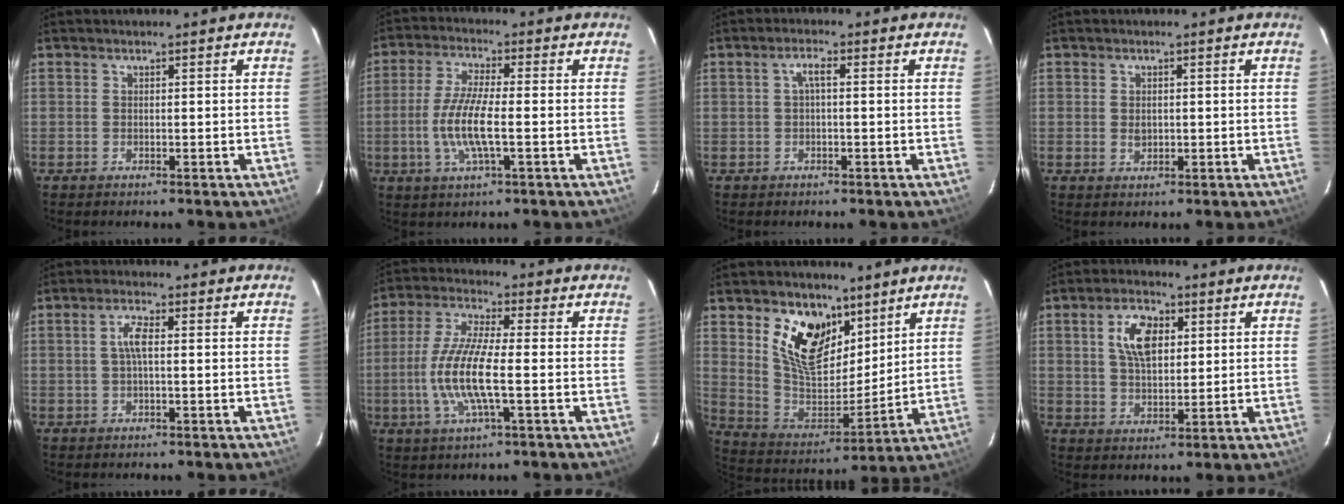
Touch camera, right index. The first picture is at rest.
{"total": 9.0, "force": [-1.9, 1.6, 8.6], "torque": [-0.176, -0.006, -0.040]}
{"total": 2.1, "force": [0.1, 0.5, 2.0], "torque": [-0.042, 0.009, 0.002]}
{"total": 1.7, "force": [0.0, 1.3, 1.1], "torque": [-0.018, 0.001, 0.001]}
{"total": 3.1, "force": [0.1, 0.8, 3.0], "torque": [-0.063, 0.006, 0.003]}
{"total": 11.6, "force": [-2.2, 2.2, 11.1], "torque": [-0.232, -0.005, -0.046]}
{"total": 15.9, "force": [8.8, 9.4, 9.3], "torque": [-0.183, -0.003, 0.169]}
{"total": 8.0, "force": [2.5, 4.3, 6.2], "torque": [-0.115, 0.016, 0.048]}